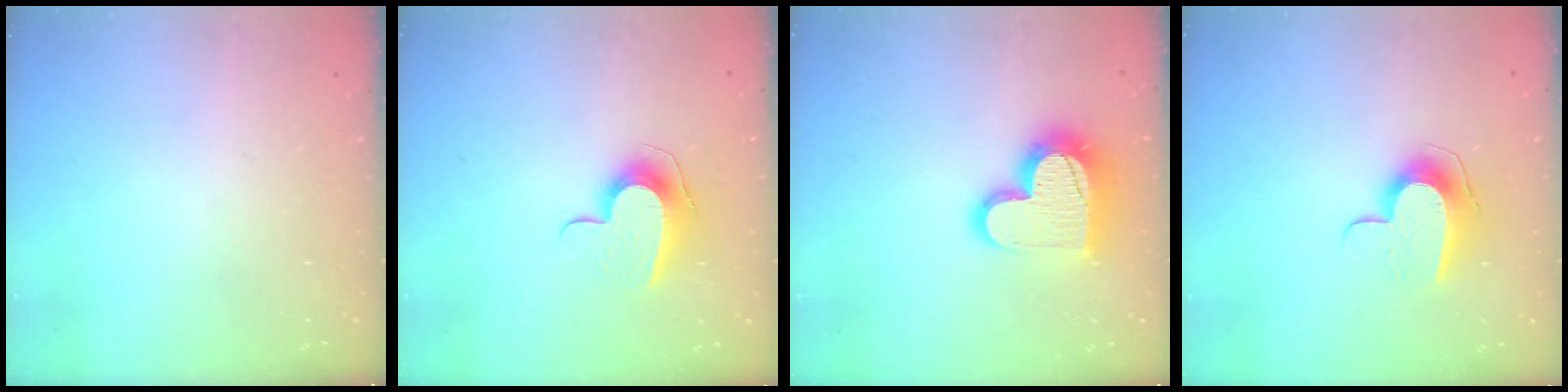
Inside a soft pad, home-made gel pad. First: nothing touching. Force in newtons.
{"total": 10.0, "press": 9.9, "slide": 0.9}
{"total": 16.7, "press": 16.7, "slide": 1.4}
{"total": 10.0, "press": 10.0, "slide": 0.4}